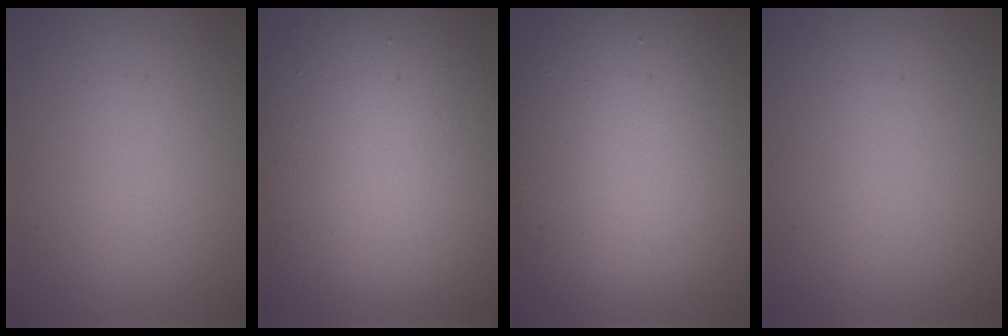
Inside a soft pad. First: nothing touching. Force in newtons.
{"total": 14.6, "press": 14.6, "slide": 0.5}
{"total": 16.0, "press": 16.0, "slide": 1.3}
{"total": 0.0}